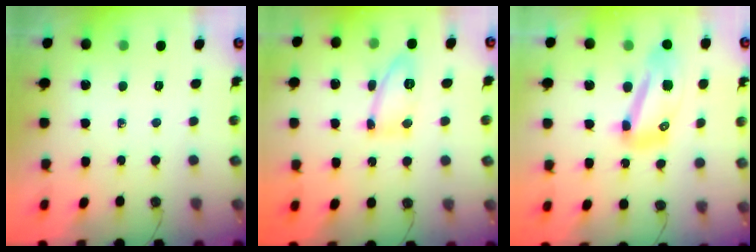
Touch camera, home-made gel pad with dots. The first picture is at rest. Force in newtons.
{"total": 10.6, "press": 10.4, "slide": 2.2}
{"total": 11.2, "press": 11.2, "slide": 1.1}